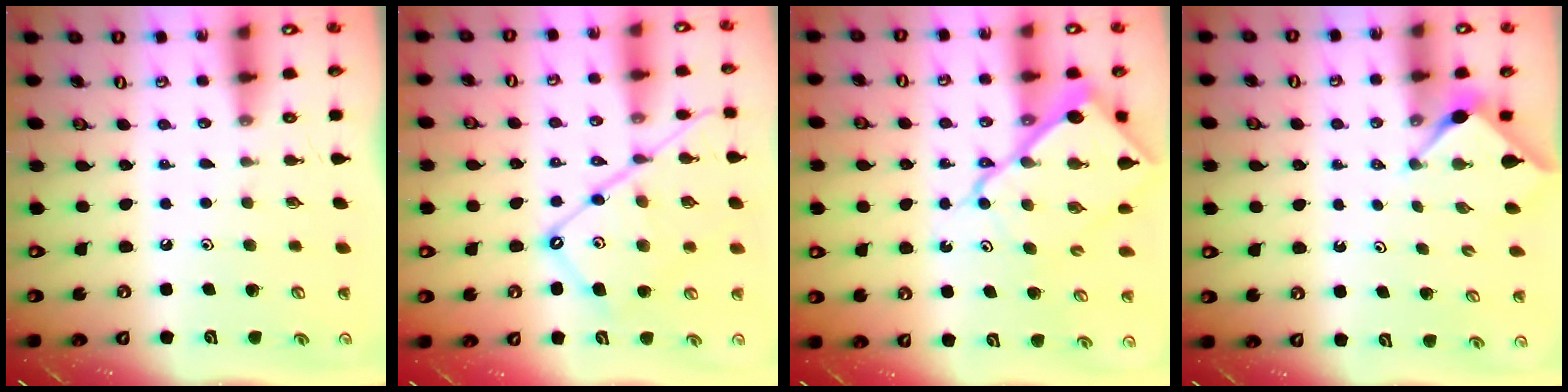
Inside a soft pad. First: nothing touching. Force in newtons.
{"total": 15.1, "press": 15.0, "slide": 1.5}
{"total": 16.7, "press": 16.6, "slide": 1.9}
{"total": 2.8, "press": 2.8, "slide": 0.4}